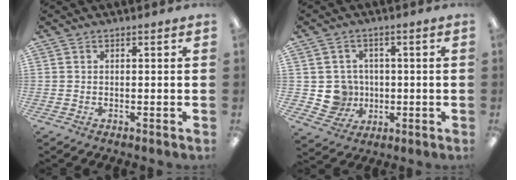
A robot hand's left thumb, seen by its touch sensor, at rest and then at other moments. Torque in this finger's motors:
{"motor_torque": [-0.09, 0.09, 0.03, -0.01, 0.00]}